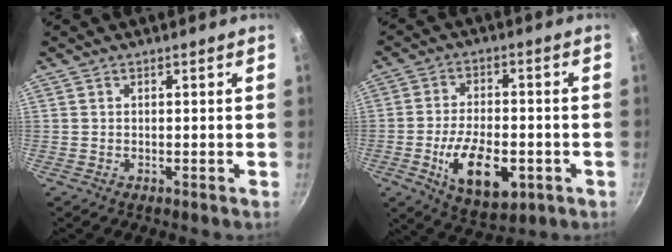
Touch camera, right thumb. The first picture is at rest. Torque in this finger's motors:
{"motor_torque": [-0.50, 0.99, 0.08, -0.07, 0.12]}